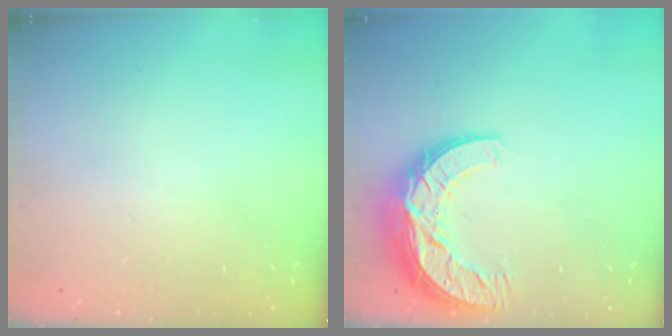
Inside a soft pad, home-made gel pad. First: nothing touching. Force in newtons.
{"total": 13.5, "press": 13.5, "slide": 0.8}